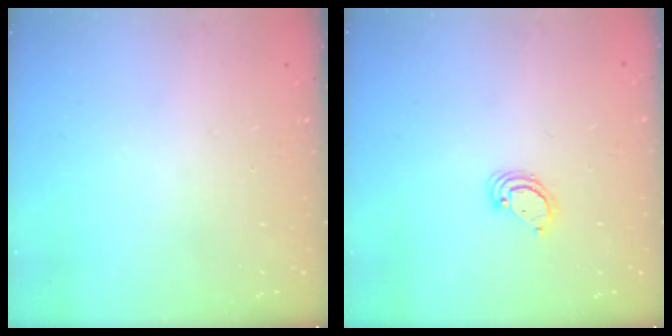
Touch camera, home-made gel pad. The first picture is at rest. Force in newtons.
{"total": 4.0, "press": 4.0, "slide": 0.2}